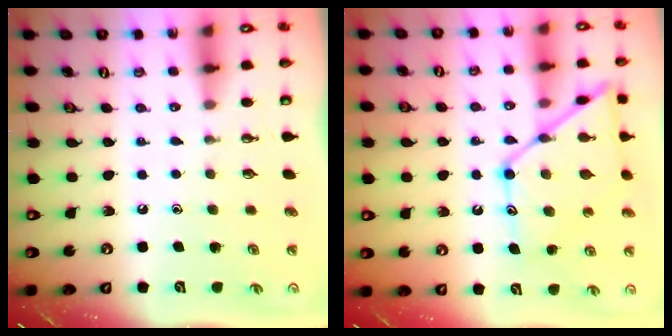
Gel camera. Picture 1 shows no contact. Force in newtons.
{"total": 17.3, "press": 17.2, "slide": 1.4}